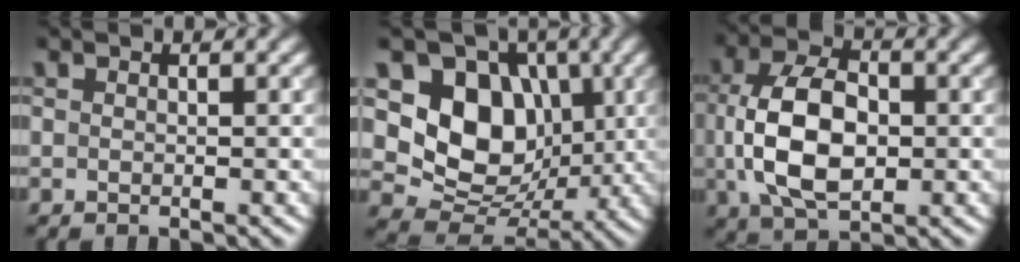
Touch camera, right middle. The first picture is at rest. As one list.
[{"total": 9.1, "force": [1.8, 7.3, 5.1], "torque": [-0.089, -0.018, 0.026]}, {"total": 8.6, "force": [-0.3, 5.2, 6.8], "torque": [-0.146, 0.000, -0.007]}]